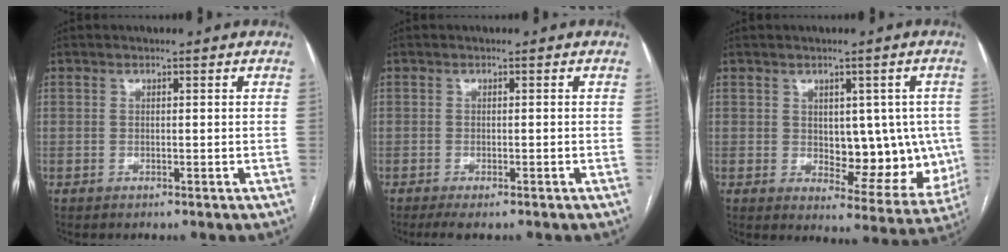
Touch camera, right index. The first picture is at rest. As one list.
[{"total": 2.7, "force": [-2.0, 0.5, 1.7], "torque": [-0.026, -0.007, -0.032]}, {"total": 11.4, "force": [0.3, 6.1, 9.6], "torque": [-0.102, 0.005, 0.022]}]